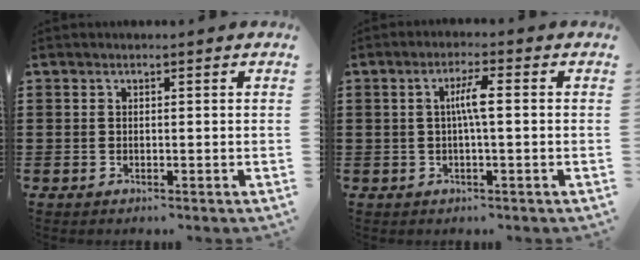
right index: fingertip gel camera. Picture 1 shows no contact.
{"total": 3.8, "force": [0.0, 0.3, 3.7], "torque": [-0.071, -0.001, -0.003]}